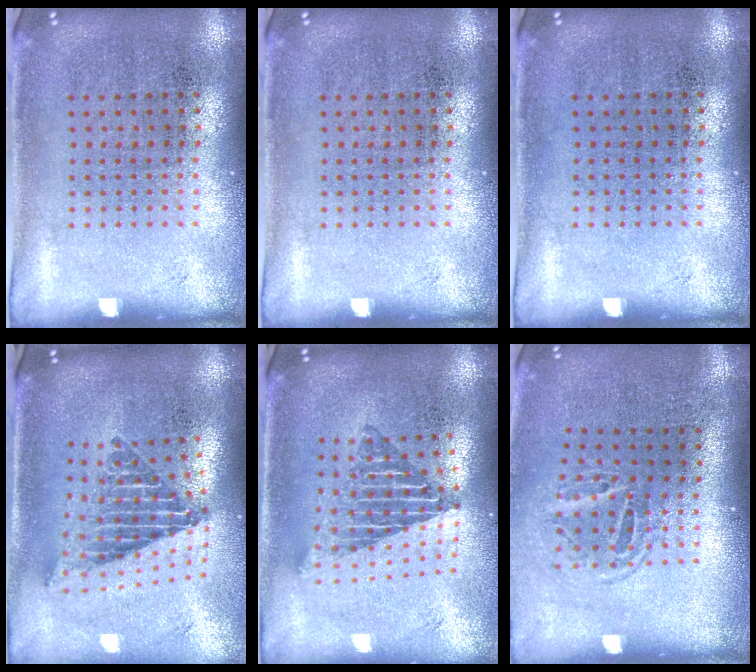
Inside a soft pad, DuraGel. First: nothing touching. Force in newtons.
{"total": 0.0}
{"total": 0.0}
{"total": 2.4, "press": 1.7, "slide": 1.7}
{"total": 1.9, "press": 1.5, "slide": 1.2}
{"total": 1.6, "press": 1.1, "slide": 1.2}